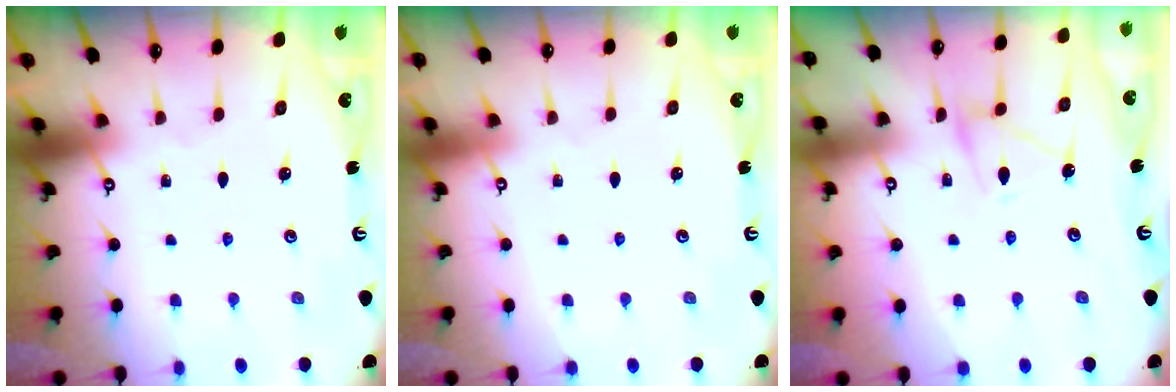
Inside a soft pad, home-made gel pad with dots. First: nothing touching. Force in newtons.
{"total": 3.9, "press": 3.9, "slide": 0.1}
{"total": 9.3, "press": 9.3, "slide": 0.6}